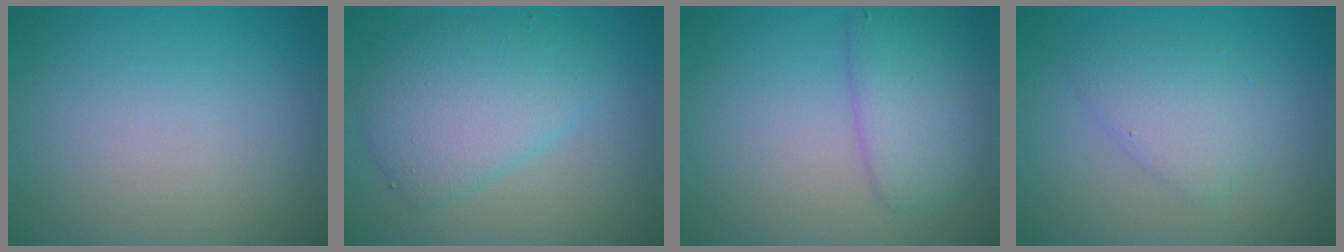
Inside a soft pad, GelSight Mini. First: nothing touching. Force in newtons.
{"total": 5.1, "press": 5.1, "slide": 0.2}
{"total": 3.8, "press": 3.8, "slide": 0.1}
{"total": 2.9, "press": 2.9, "slide": 0.2}